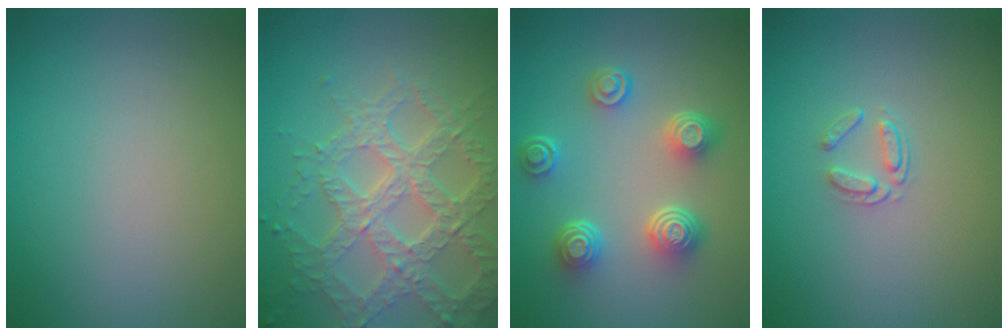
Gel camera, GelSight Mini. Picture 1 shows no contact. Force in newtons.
{"total": 6.9, "press": 5.3, "slide": 4.5}
{"total": 4.6, "press": 3.5, "slide": 3.0}
{"total": 1.4, "press": 0.9, "slide": 1.1}